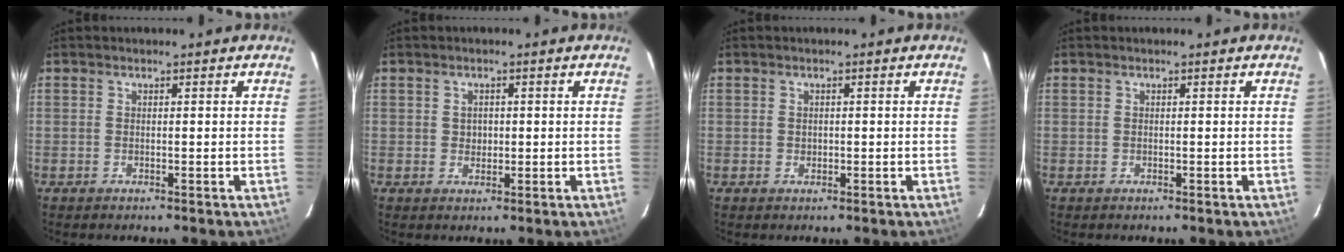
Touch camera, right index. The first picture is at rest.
{"total": 1.6, "force": [0.2, 1.4, 0.8], "torque": [-0.011, 0.003, 0.002]}
{"total": 0.8, "force": [0.0, 0.8, 0.2], "torque": [-0.001, 0.001, 0.001]}
{"total": 0.0}